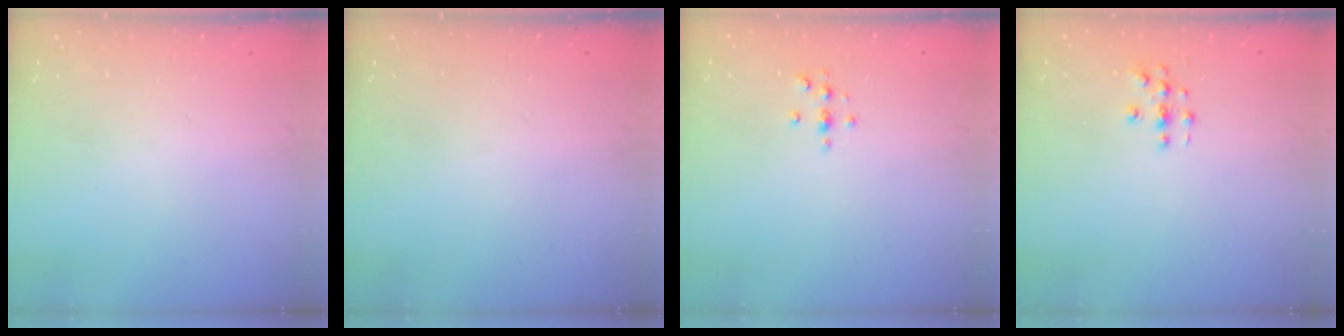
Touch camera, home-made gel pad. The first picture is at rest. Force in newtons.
{"total": 0.0}
{"total": 3.4, "press": 3.4, "slide": 0.4}
{"total": 3.2, "press": 3.2, "slide": 0.1}